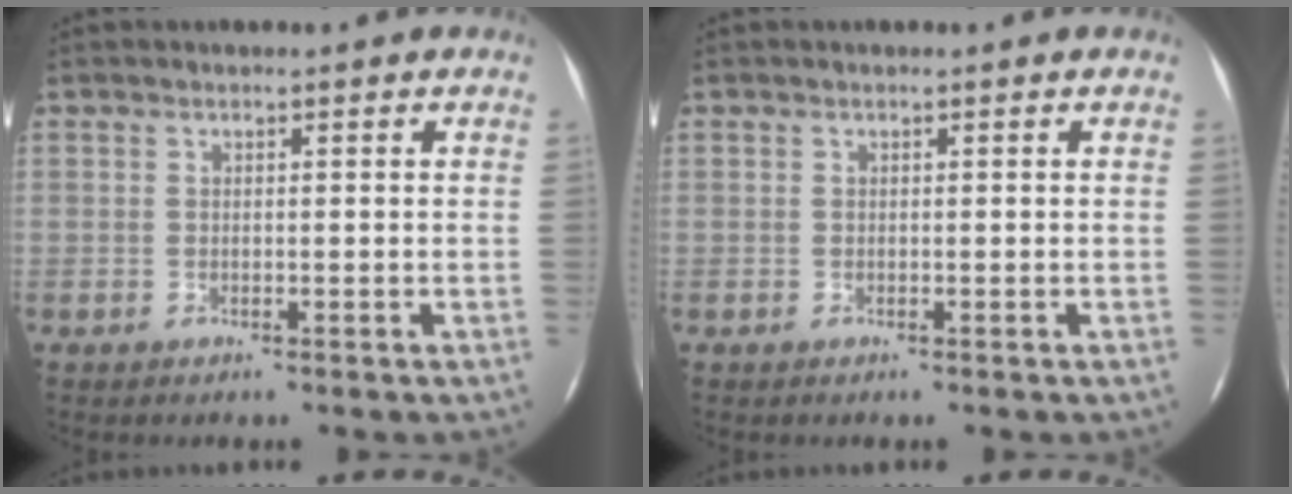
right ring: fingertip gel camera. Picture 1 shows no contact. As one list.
[{"total": 0.0}]